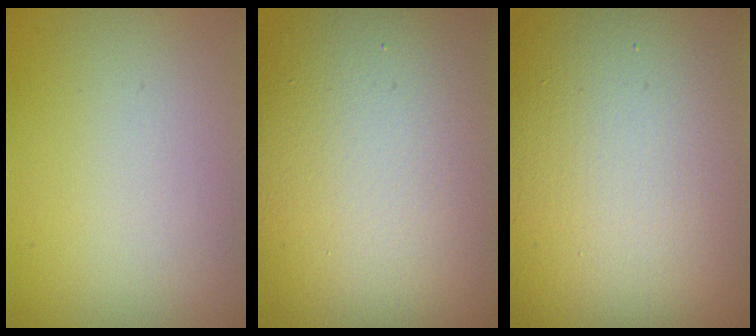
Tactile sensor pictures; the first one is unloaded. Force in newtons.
{"total": 16.3, "press": 16.3, "slide": 0.9}
{"total": 21.4, "press": 21.3, "slide": 1.1}